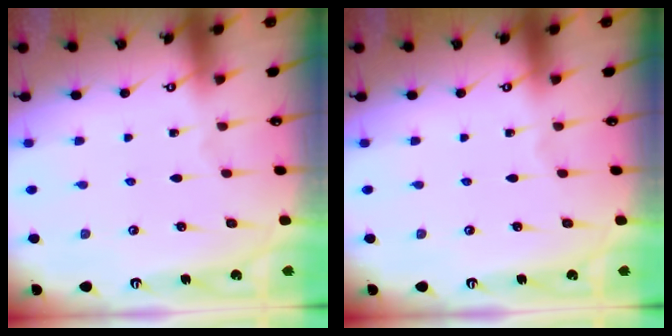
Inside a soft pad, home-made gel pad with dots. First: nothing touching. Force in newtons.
{"total": 0.0}